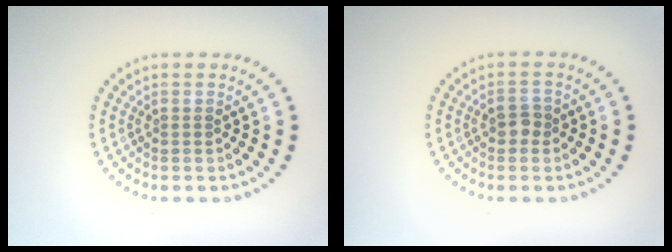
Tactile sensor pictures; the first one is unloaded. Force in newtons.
{"total": 1.6, "press": 1.6, "slide": 0.5}